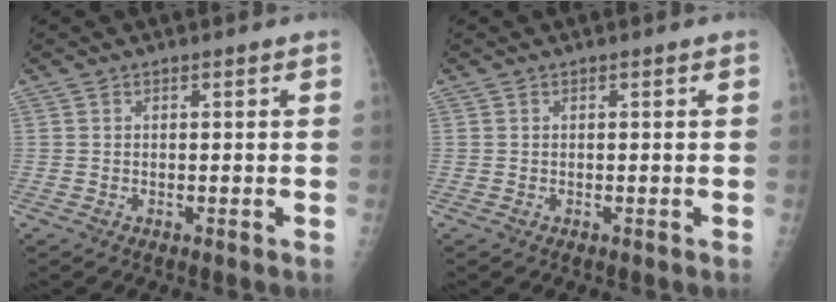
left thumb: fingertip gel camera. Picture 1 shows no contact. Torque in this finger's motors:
{"motor_torque": [-0.01, 0.01, -0.08, -0.08, 0.00]}